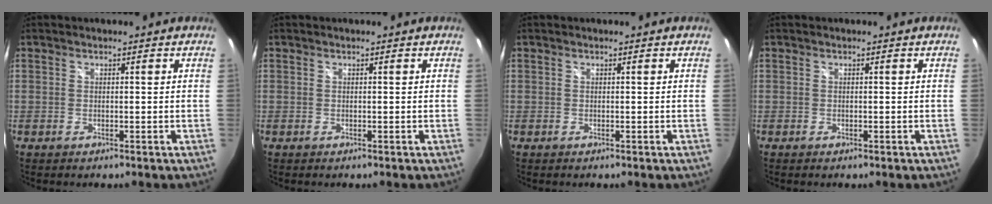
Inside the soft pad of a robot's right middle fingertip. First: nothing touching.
{"total": 0.0}
{"total": 0.0}
{"total": 0.0}